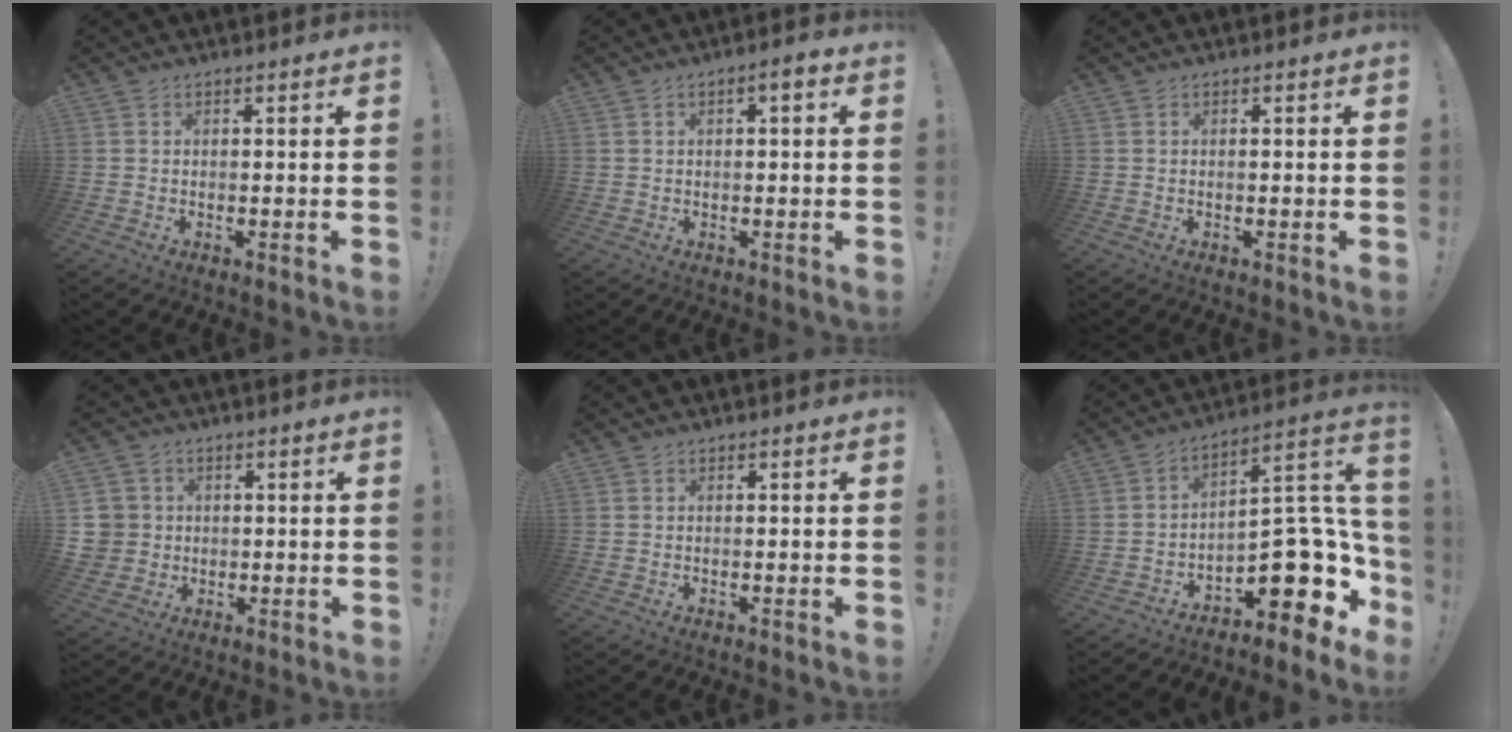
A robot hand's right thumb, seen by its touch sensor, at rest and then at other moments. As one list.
[{"total": 2.7, "force": [0.2, 0.8, 2.5], "torque": [-0.037, 0.005, -0.002]}, {"total": 0.5, "force": [0.0, -0.3, 0.4], "torque": [-0.002, -0.003, -0.002]}, {"total": 5.9, "force": [0.9, 5.8, 1.0], "torque": [-0.019, -0.003, 0.021]}, {"total": 0.0}, {"total": 16.7, "force": [-5.1, 8.6, 13.4], "torque": [-0.148, 0.016, -0.068]}]